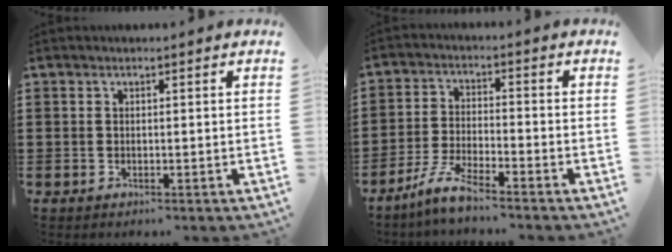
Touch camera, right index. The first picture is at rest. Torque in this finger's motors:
{"motor_torque": [1.08, 1.06, 0.11, 0.03]}